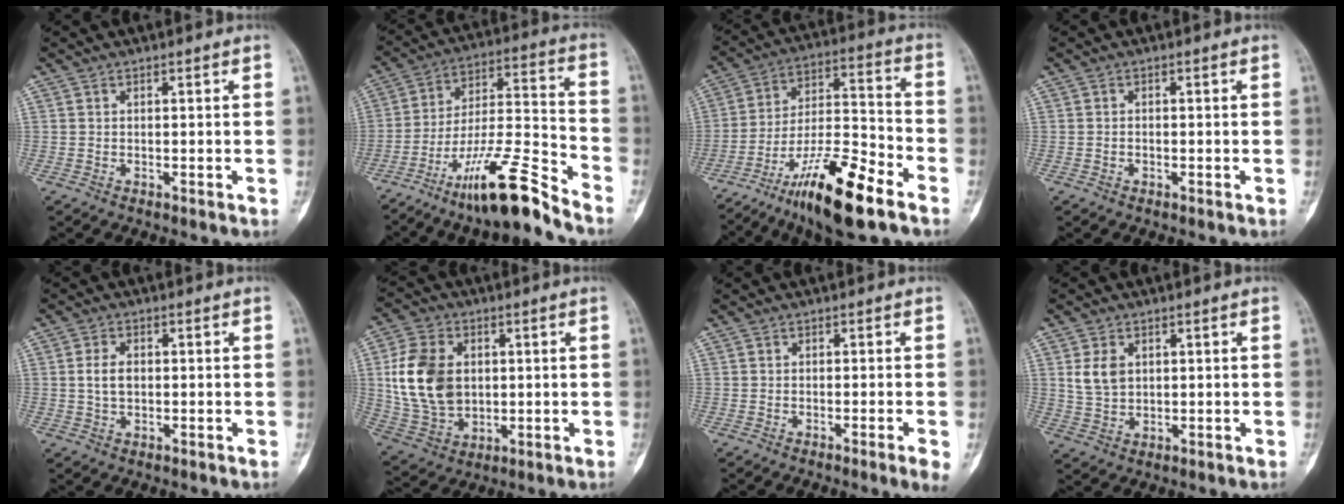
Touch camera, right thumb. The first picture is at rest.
{"total": 17.3, "force": [-12.7, 2.2, 11.5], "torque": [-0.200, 0.088, -0.219]}
{"total": 18.0, "force": [-11.4, 3.6, 13.5], "torque": [-0.240, 0.067, -0.198]}
{"total": 0.7, "force": [-0.3, 0.5, 0.4], "torque": [-0.006, 0.004, -0.005]}
{"total": 3.6, "force": [0.1, 2.4, 2.8], "torque": [-0.048, 0.005, 0.000]}
{"total": 15.1, "force": [1.7, 10.9, 10.2], "torque": [-0.176, -0.002, 0.040]}
{"total": 2.9, "force": [-1.3, -0.2, 2.6], "torque": [-0.040, -0.005, -0.022]}
{"total": 5.1, "force": [1.5, 3.6, 3.2], "torque": [-0.052, -0.005, 0.037]}